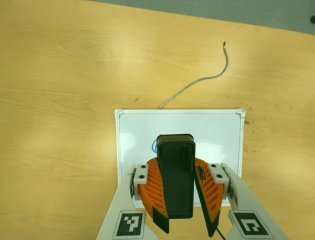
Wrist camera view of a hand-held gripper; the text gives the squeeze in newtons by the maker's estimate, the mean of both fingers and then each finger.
{"total": 14.0, "left": 12.4, "right": 15.5}